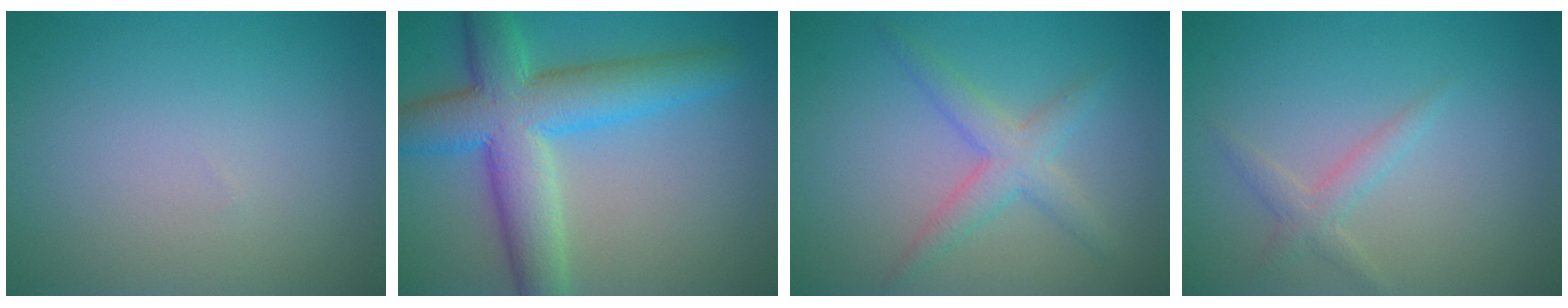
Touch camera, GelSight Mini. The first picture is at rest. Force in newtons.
{"total": 9.0, "press": 9.0, "slide": 0.2}
{"total": 2.4, "press": 2.4, "slide": 0.1}
{"total": 1.7, "press": 1.6, "slide": 0.1}